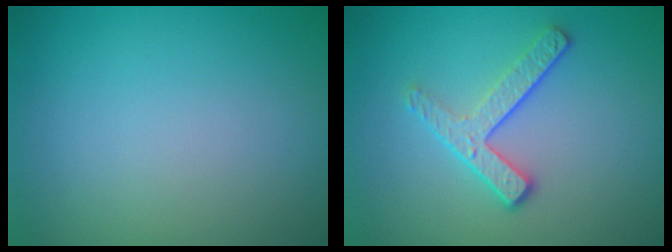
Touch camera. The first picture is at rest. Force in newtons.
{"total": 2.9, "press": 2.3, "slide": 1.7}